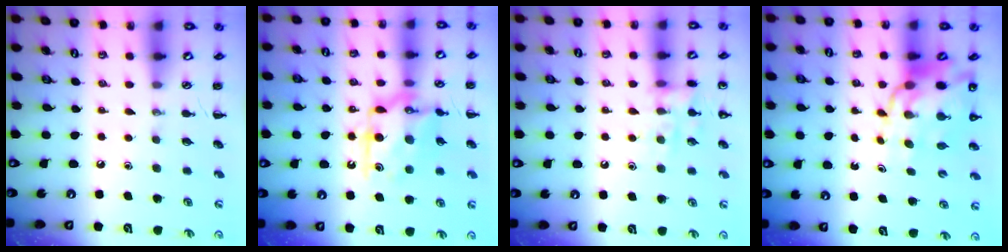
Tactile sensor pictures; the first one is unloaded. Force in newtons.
{"total": 14.0, "press": 14.0, "slide": 0.5}
{"total": 11.5, "press": 11.4, "slide": 0.6}
{"total": 14.2, "press": 13.5, "slide": 4.5}